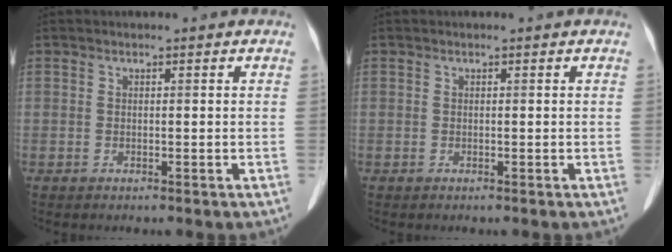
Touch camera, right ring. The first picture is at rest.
{"total": 0.0}